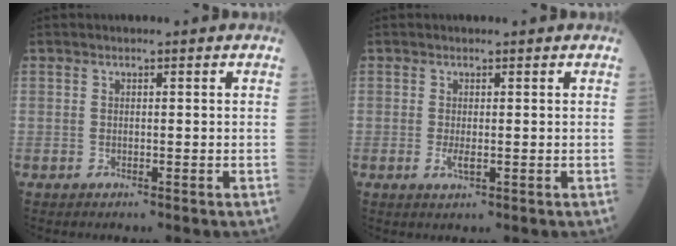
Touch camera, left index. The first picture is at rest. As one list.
[{"total": 1.5, "force": [-0.1, 0.5, 1.4], "torque": [-0.030, -0.006, 0.001]}]